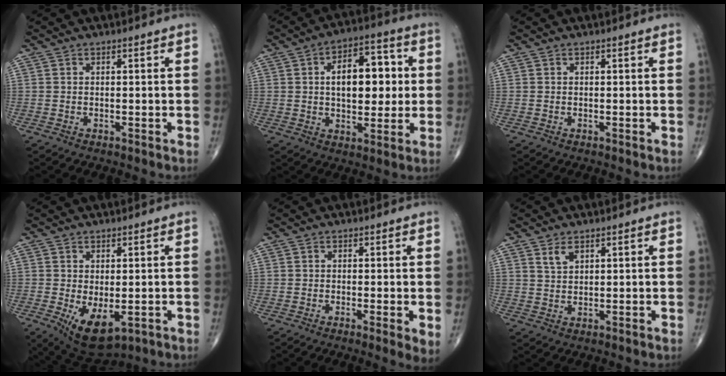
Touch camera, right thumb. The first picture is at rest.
{"total": 13.8, "force": [1.7, 7.7, 11.4], "torque": [-0.132, 0.016, 0.023]}
{"total": 0.0}
{"total": 8.5, "force": [-2.3, 4.3, 7.0], "torque": [-0.109, -0.017, -0.018]}
{"total": 3.2, "force": [-0.5, 0.6, 3.1], "torque": [-0.054, -0.013, -0.012]}
{"total": 2.6, "force": [1.6, 1.3, 1.5], "torque": [-0.026, -0.007, 0.037]}